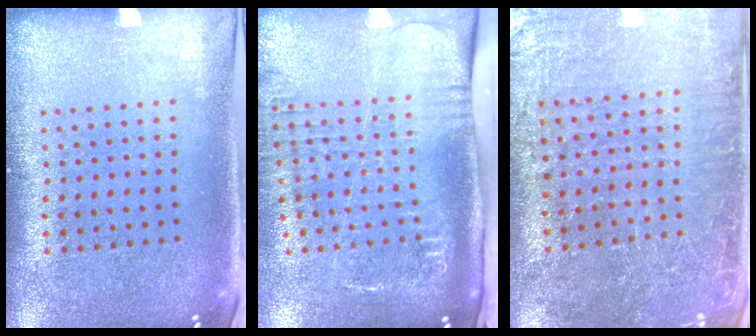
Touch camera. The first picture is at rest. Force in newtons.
{"total": 2.8, "press": 2.1, "slide": 1.8}
{"total": 2.0, "press": 2.0, "slide": 0.3}